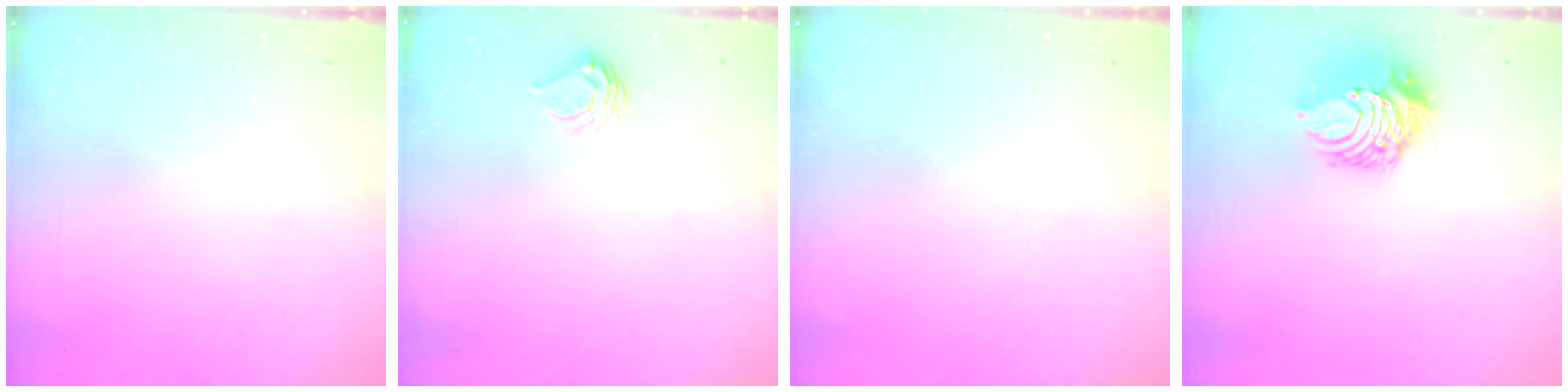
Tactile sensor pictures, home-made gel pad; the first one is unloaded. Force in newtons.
{"total": 8.2, "press": 8.1, "slide": 0.4}
{"total": 0.0}
{"total": 9.6, "press": 9.5, "slide": 1.0}